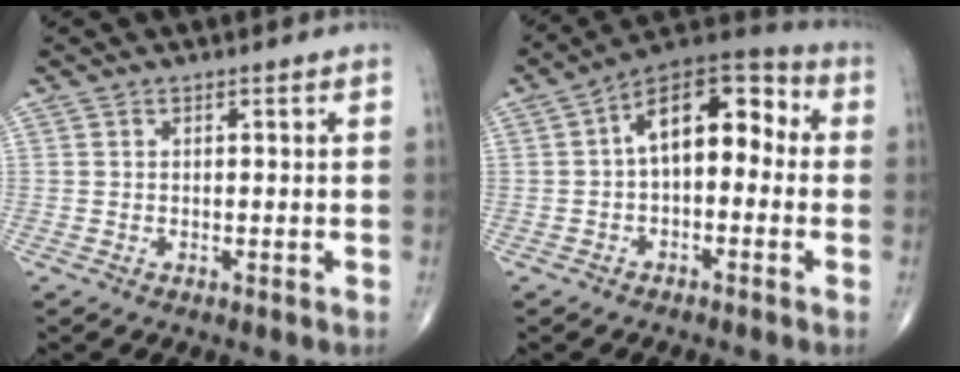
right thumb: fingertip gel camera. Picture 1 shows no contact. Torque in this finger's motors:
{"motor_torque": [0.23, 0.38, 0.22, -0.17, 0.12]}